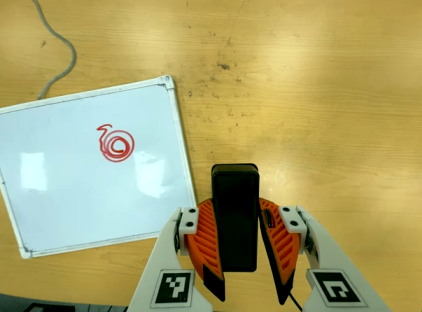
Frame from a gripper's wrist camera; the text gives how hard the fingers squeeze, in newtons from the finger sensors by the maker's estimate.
{"total": 8.7, "left": 7.5, "right": 9.8}